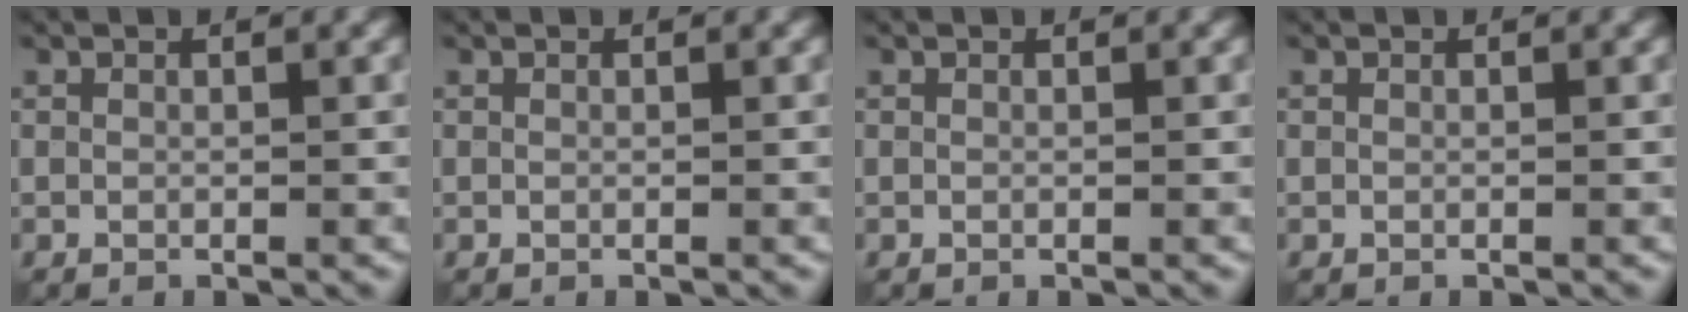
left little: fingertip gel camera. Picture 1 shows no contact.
{"total": 0.0}
{"total": 0.0}
{"total": 0.0}